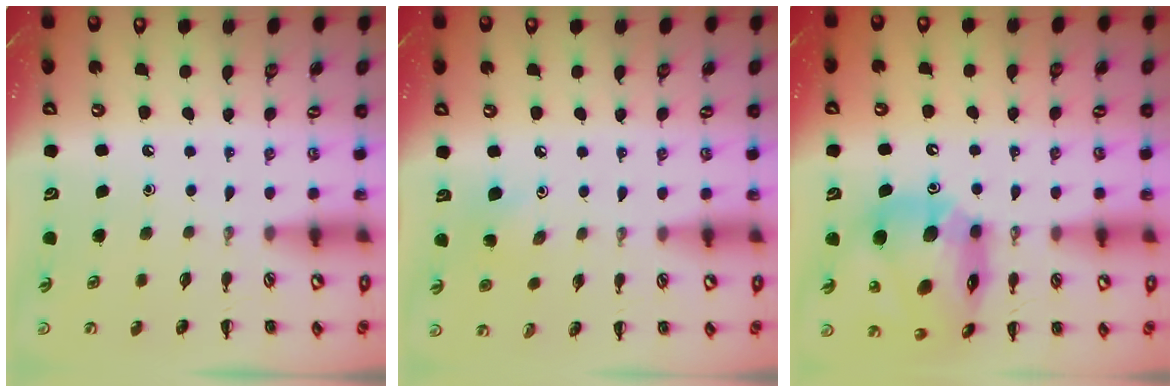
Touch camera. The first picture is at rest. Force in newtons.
{"total": 2.9, "press": 2.8, "slide": 0.8}
{"total": 19.2, "press": 18.5, "slide": 5.3}